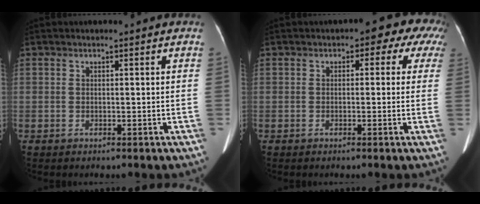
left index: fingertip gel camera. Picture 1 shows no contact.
{"total": 5.5, "force": [1.9, 3.6, 3.8], "torque": [-0.021, 0.032, 0.011]}